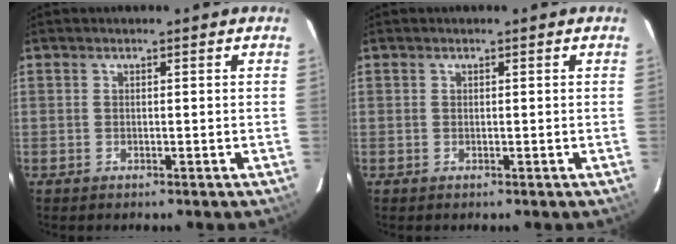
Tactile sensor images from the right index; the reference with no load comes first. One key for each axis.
{"total": 0.0}